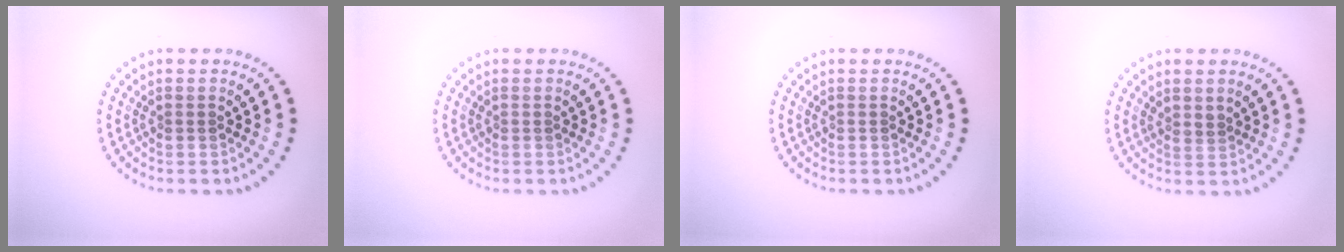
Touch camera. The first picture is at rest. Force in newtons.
{"total": 0.0}
{"total": 0.0}
{"total": 0.8, "press": 0.5, "slide": 0.6}